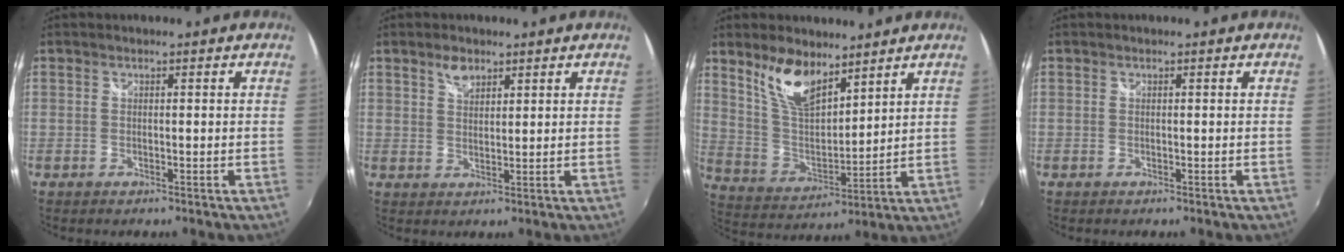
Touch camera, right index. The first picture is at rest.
{"total": 3.4, "force": [2.3, 1.8, 1.7], "torque": [-0.026, 0.005, 0.040]}
{"total": 11.6, "force": [8.0, 4.8, 6.9], "torque": [-0.134, 0.003, 0.161]}
{"total": 0.0}